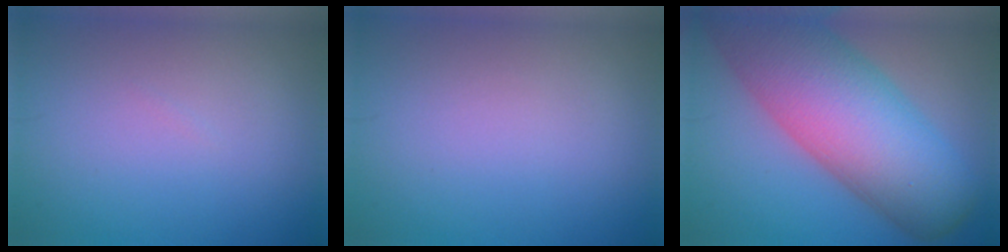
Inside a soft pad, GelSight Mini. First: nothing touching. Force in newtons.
{"total": 0.0}
{"total": 13.9, "press": 13.9, "slide": 0.7}